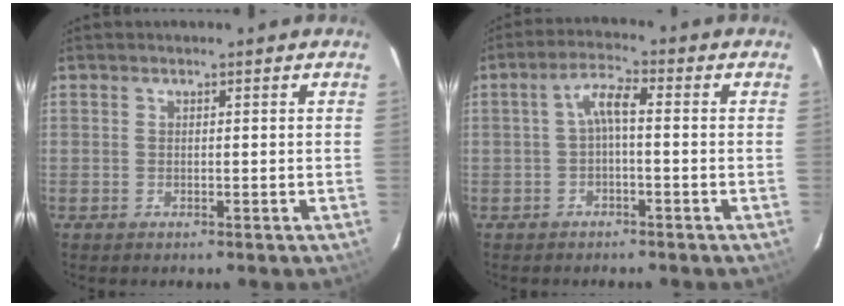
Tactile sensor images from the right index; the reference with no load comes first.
{"total": 3.8, "force": [-0.7, 0.9, 3.7], "torque": [-0.076, 0.013, -0.014]}